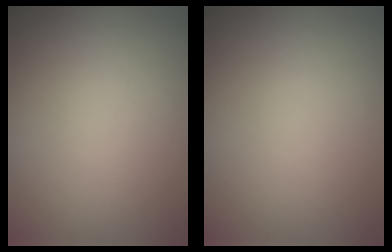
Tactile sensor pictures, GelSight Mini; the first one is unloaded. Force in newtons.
{"total": 0.0}